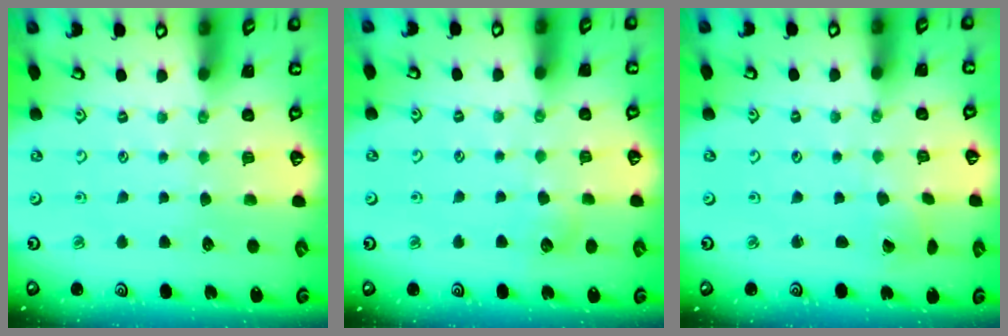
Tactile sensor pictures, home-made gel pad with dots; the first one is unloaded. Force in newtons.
{"total": 4.7, "press": 4.7, "slide": 0.6}
{"total": 1.8, "press": 1.8, "slide": 0.4}